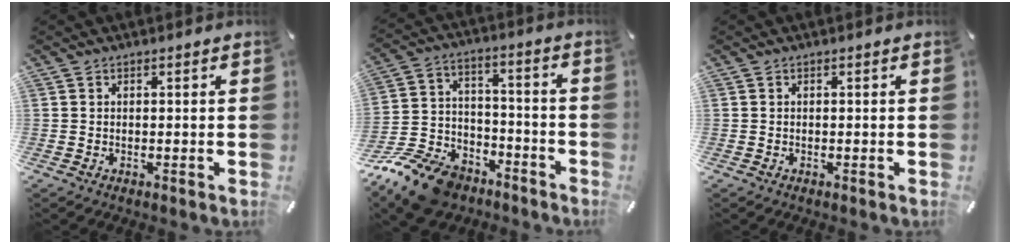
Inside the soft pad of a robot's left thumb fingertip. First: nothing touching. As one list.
[{"total": 15.1, "force": [-10.6, 8.8, 6.1], "torque": [-0.113, 0.069, -0.182]}, {"total": 0.0}]